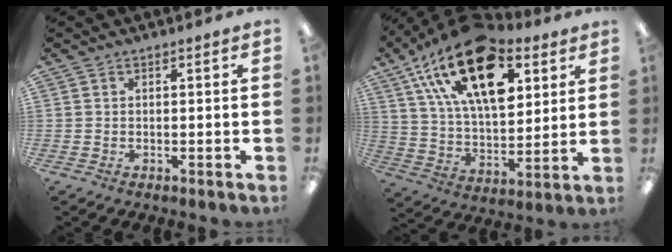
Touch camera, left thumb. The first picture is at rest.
{"total": 24.3, "force": [12.7, 12.5, 16.6], "torque": [-0.297, -0.055, 0.215]}